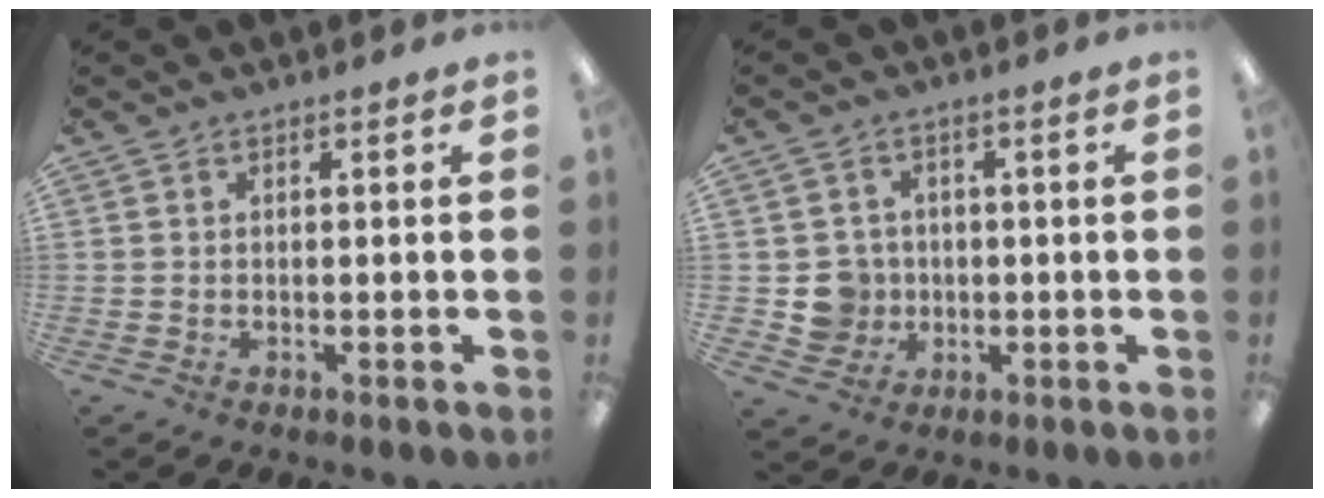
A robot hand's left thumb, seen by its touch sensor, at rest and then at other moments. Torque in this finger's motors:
{"motor_torque": [-0.10, 0.11, 0.04, -0.01, 0.00]}